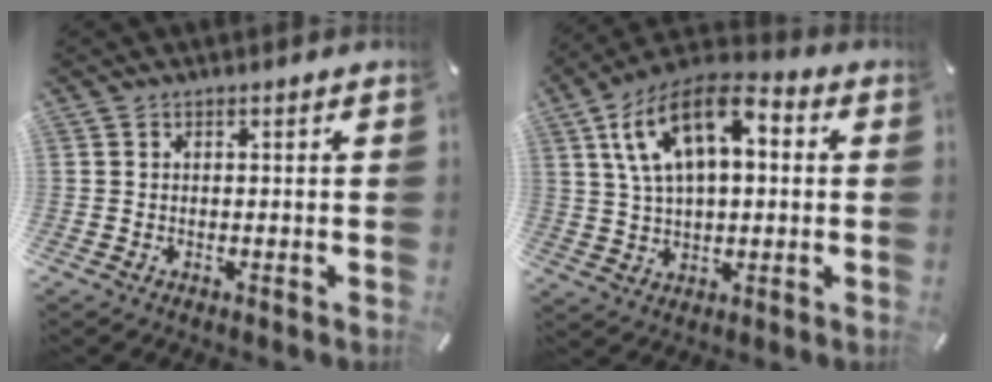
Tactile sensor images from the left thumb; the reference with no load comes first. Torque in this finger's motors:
{"motor_torque": [2.48, 2.53, 1.61, -1.16, 0.29]}